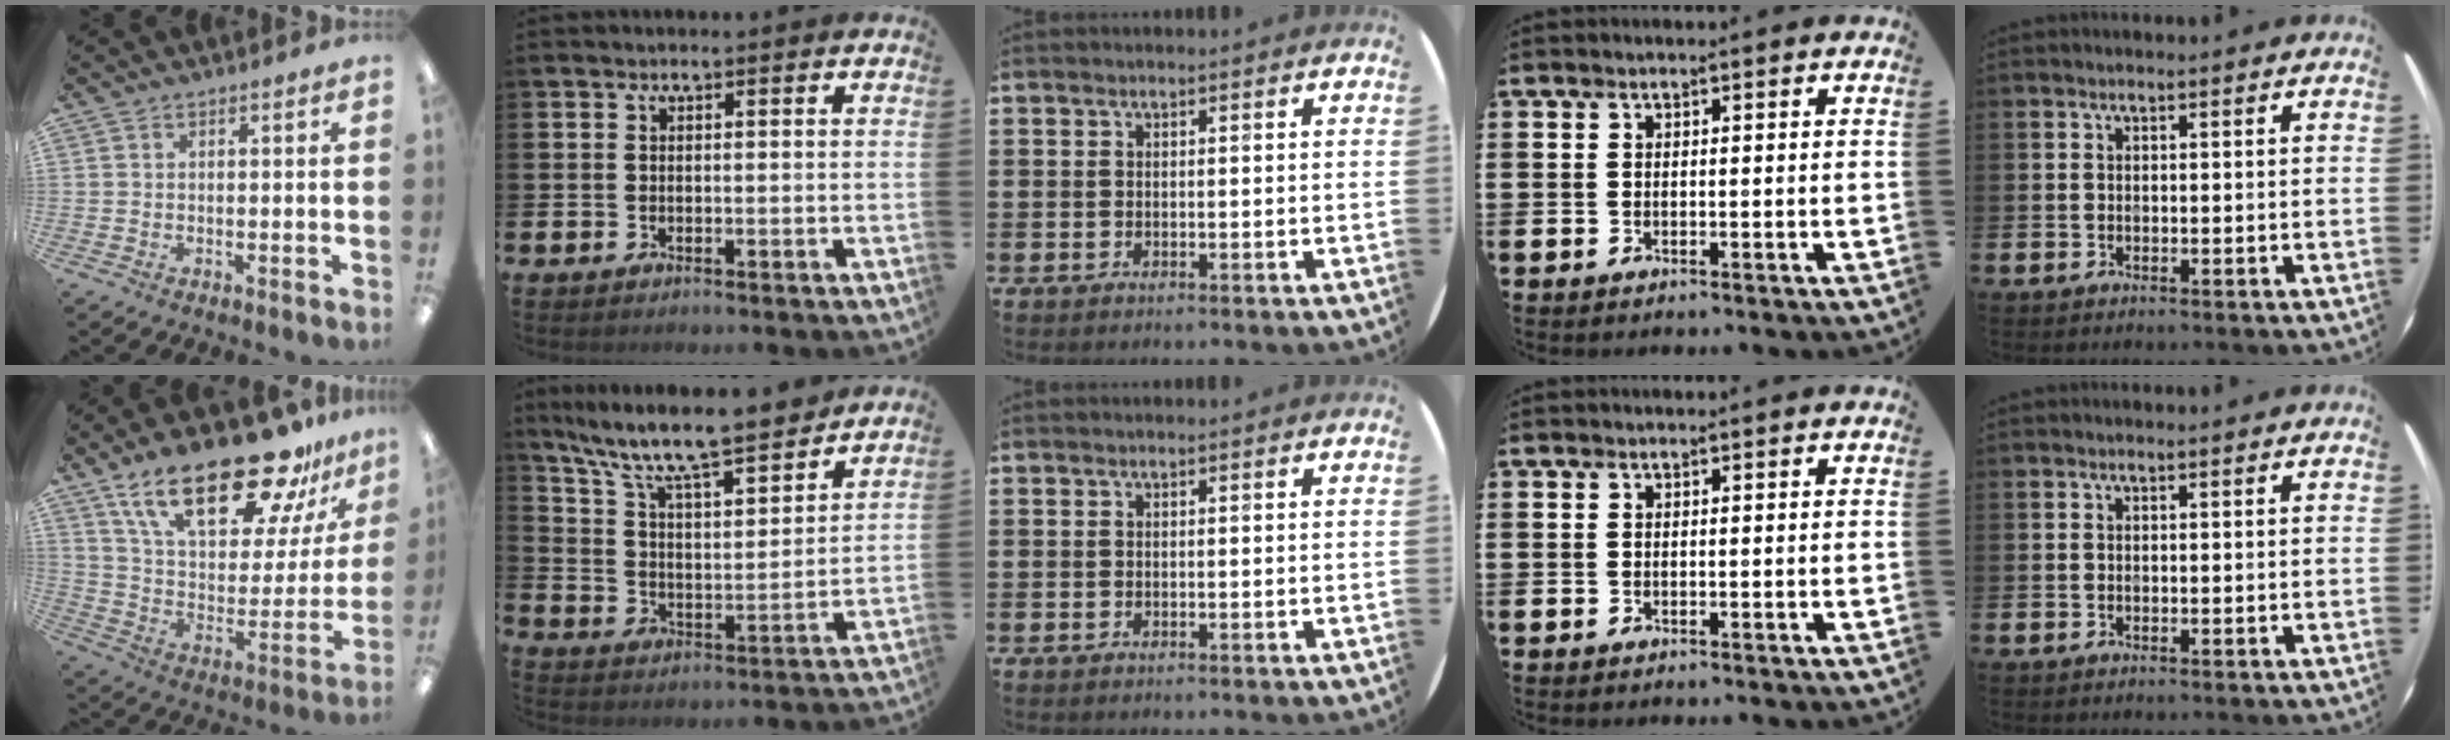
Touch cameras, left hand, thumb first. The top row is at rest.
{"thumb": {"total": 26.5, "force": [18.6, 9.5, 16.3], "torque": [-0.273, -0.110, 0.314]}, "index": {"total": 10.0, "force": [9.0, 1.3, 4.2], "torque": [-0.109, -0.067, 0.150]}}